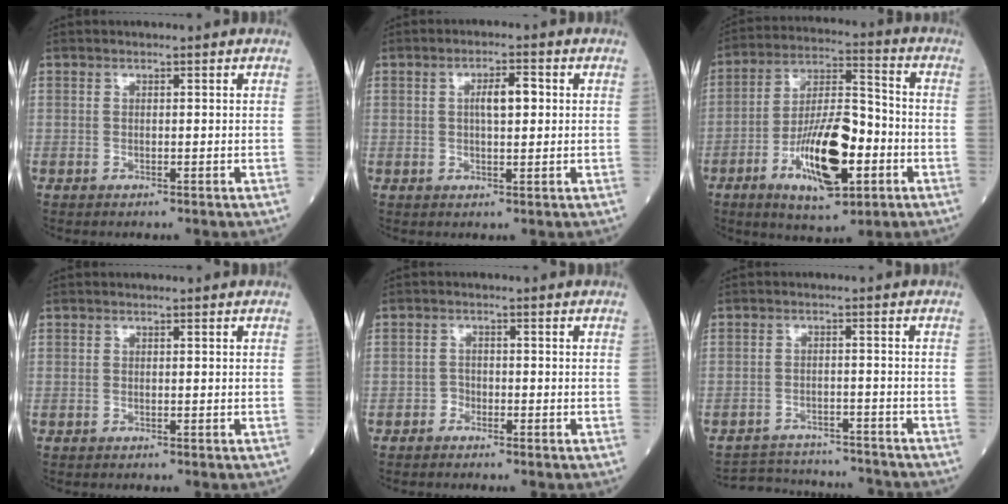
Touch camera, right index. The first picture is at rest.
{"total": 4.0, "force": [0.7, 1.1, 3.8], "torque": [-0.066, 0.007, 0.011]}
{"total": 14.6, "force": [-5.2, 4.4, 12.9], "torque": [-0.238, 0.001, -0.086]}
{"total": 0.0}
{"total": 1.3, "force": [-1.0, 0.9, -0.1], "torque": [0.010, 0.007, -0.024]}
{"total": 10.7, "force": [-10.5, 1.7, 1.2], "torque": [-0.019, 0.015, -0.146]}